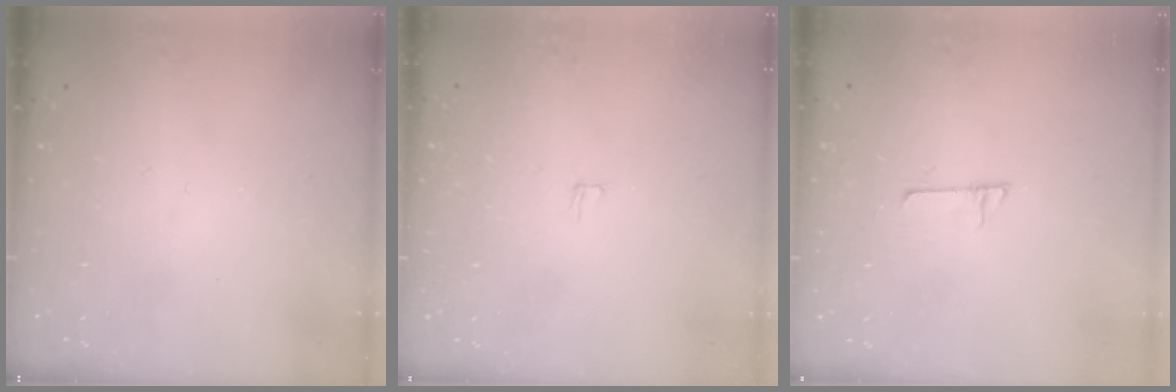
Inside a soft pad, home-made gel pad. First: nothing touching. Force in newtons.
{"total": 2.0, "press": 2.0, "slide": 0.2}
{"total": 4.4, "press": 4.4, "slide": 0.5}